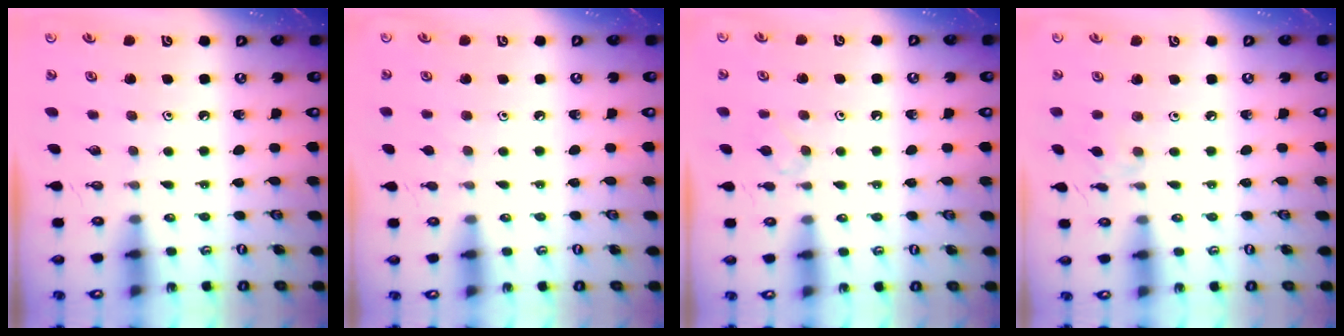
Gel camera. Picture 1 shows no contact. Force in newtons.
{"total": 2.8, "press": 2.7, "slide": 0.5}
{"total": 3.0, "press": 3.0, "slide": 0.5}
{"total": 2.6, "press": 2.6, "slide": 0.4}